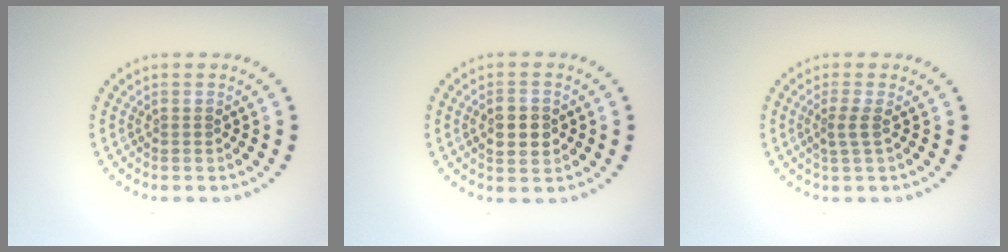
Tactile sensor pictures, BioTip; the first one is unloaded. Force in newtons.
{"total": 3.0, "press": 3.0, "slide": 0.1}
{"total": 1.6, "press": 1.1, "slide": 1.1}